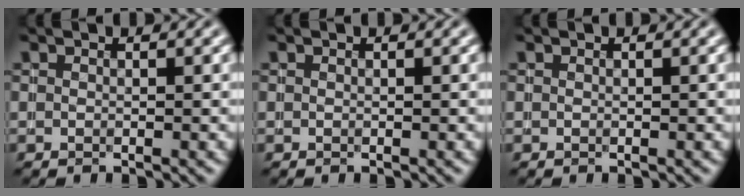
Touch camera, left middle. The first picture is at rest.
{"total": 0.0}
{"total": 0.0}